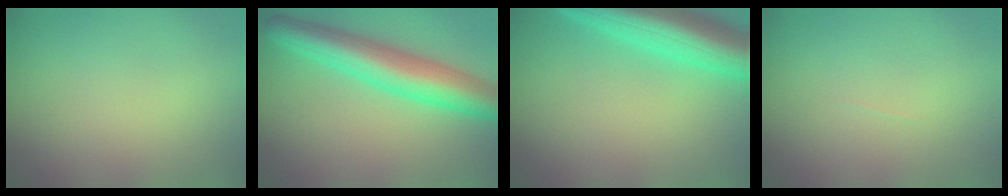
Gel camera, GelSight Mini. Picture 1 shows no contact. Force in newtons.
{"total": 6.7, "press": 6.7, "slide": 0.2}
{"total": 7.2, "press": 7.2, "slide": 0.4}
{"total": 0.0}